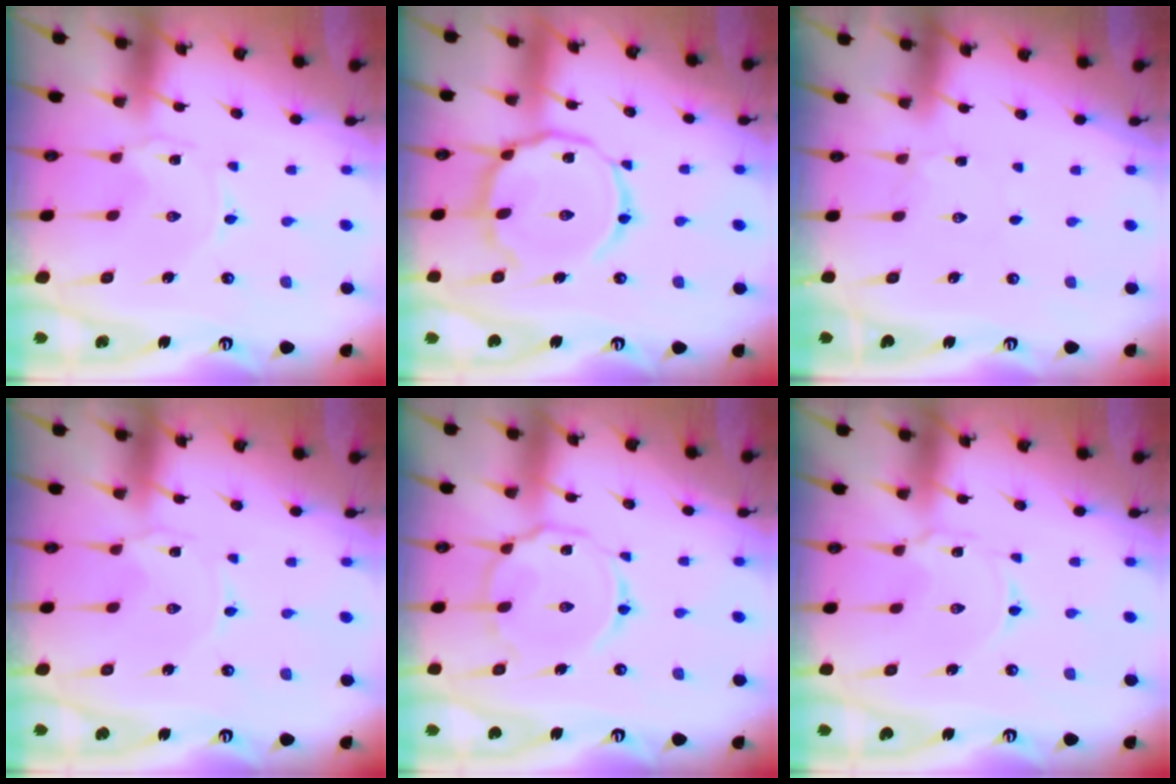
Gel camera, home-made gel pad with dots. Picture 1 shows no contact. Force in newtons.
{"total": 13.7, "press": 13.6, "slide": 1.2}
{"total": 1.8, "press": 1.8, "slide": 0.4}
{"total": 0.0}
{"total": 11.8, "press": 11.7, "slide": 1.1}
{"total": 1.4, "press": 1.4, "slide": 0.2}